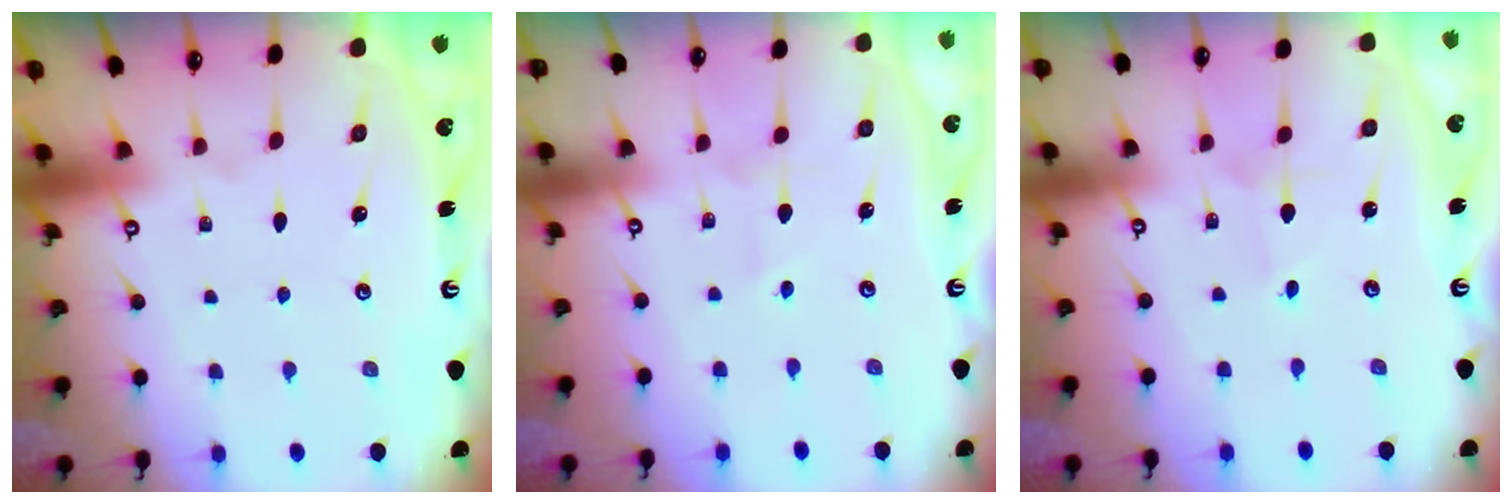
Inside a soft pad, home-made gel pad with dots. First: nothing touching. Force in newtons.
{"total": 2.0, "press": 1.8, "slide": 0.9}
{"total": 1.1, "press": 1.1, "slide": 0.1}